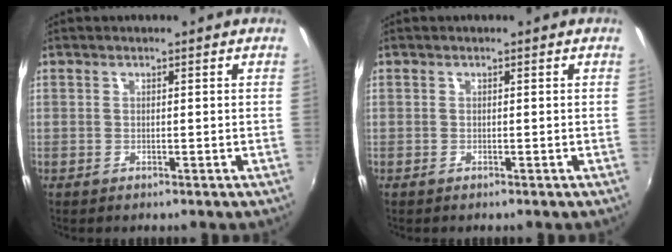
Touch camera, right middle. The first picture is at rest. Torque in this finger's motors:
{"motor_torque": [0.20, -0.26, 0.05, 0.00]}